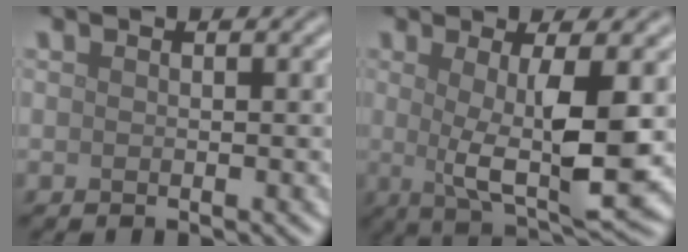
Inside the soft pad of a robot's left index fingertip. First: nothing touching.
{"total": 6.8, "force": [0.3, 1.3, 6.6], "torque": [-0.110, -0.010, 0.008]}